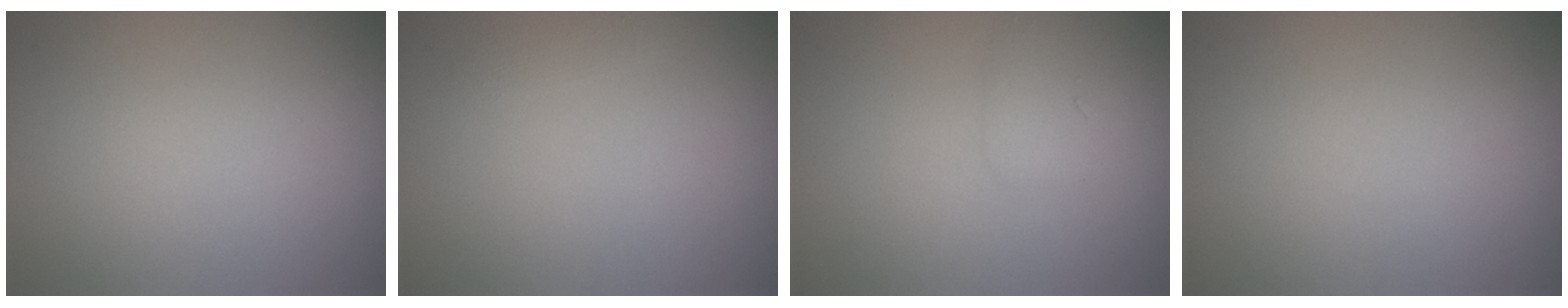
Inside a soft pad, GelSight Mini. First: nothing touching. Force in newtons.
{"total": 0.5, "press": 0.5, "slide": 0.1}
{"total": 1.5, "press": 1.5, "slide": 0.2}
{"total": 0.0}